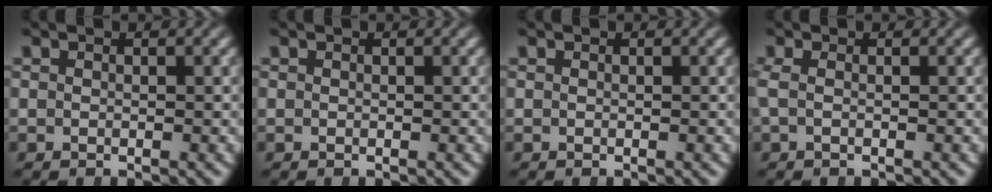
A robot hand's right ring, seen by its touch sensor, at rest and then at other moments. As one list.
[{"total": 0.0}, {"total": 0.0}, {"total": 0.7, "force": [-0.1, -0.2, 0.7], "torque": [-0.019, -0.003, 0.004]}]